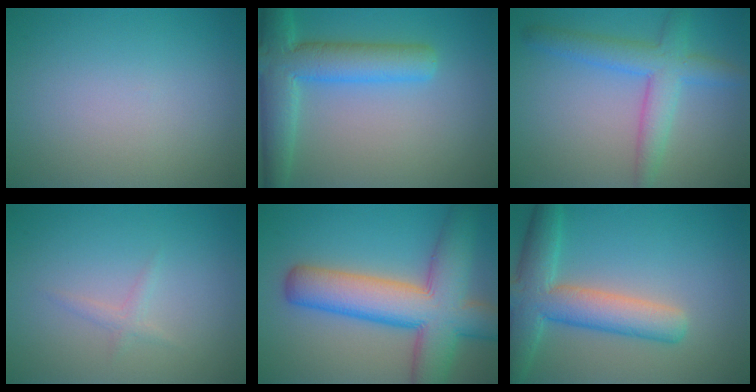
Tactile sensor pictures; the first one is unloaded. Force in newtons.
{"total": 6.9, "press": 6.8, "slide": 0.4}
{"total": 4.6, "press": 4.6, "slide": 0.2}
{"total": 1.0, "press": 1.0, "slide": 0.1}
{"total": 10.9, "press": 10.9, "slide": 0.6}
{"total": 6.7, "press": 6.7, "slide": 0.4}